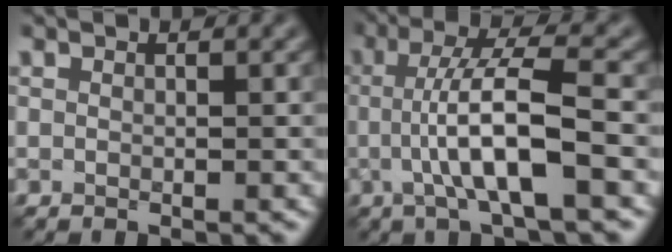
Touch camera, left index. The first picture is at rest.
{"total": 6.7, "force": [-1.1, 1.3, 6.5], "torque": [-0.121, 0.013, -0.023]}